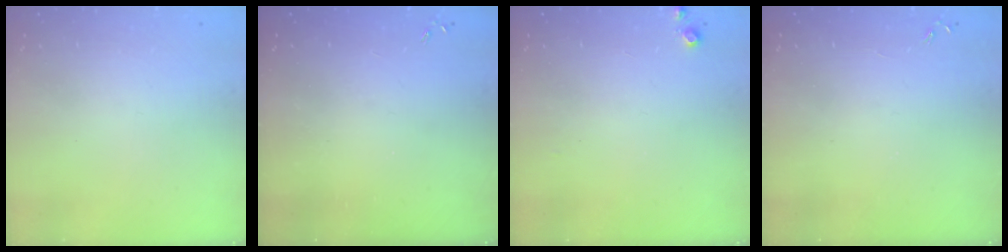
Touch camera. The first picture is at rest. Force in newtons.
{"total": 0.0}
{"total": 5.3, "press": 5.2, "slide": 0.6}
{"total": 0.0}